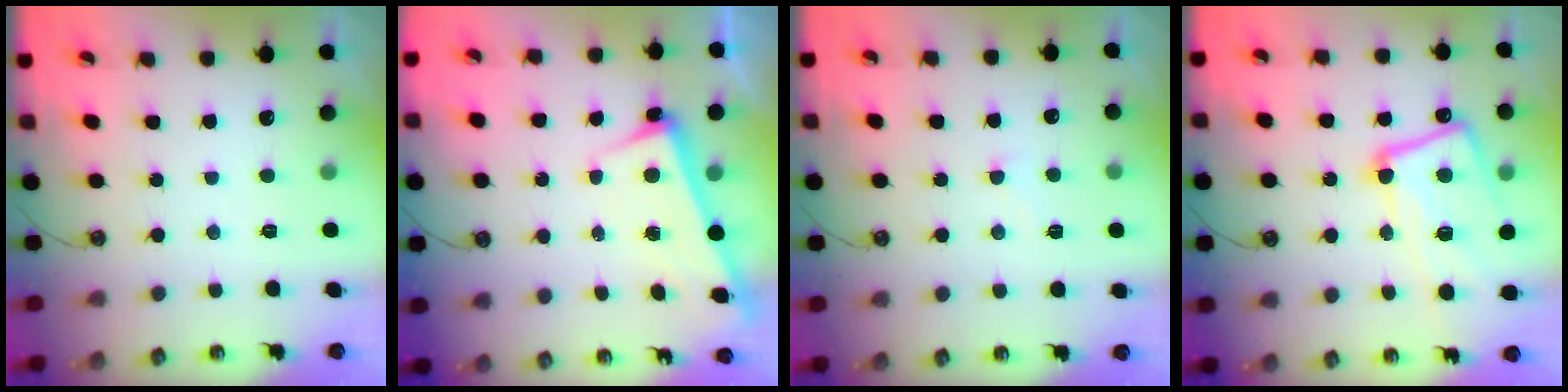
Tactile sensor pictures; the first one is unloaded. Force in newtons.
{"total": 2.5, "press": 2.3, "slide": 0.8}
{"total": 3.5, "press": 3.4, "slide": 0.8}
{"total": 13.6, "press": 13.5, "slide": 1.8}